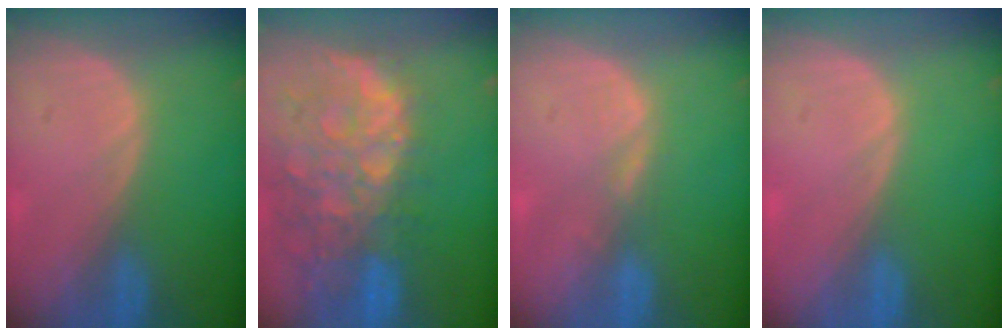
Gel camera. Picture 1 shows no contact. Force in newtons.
{"total": 13.9, "press": 11.2, "slide": 8.3}
{"total": 1.3, "press": 1.3, "slide": 0.2}
{"total": 0.0}